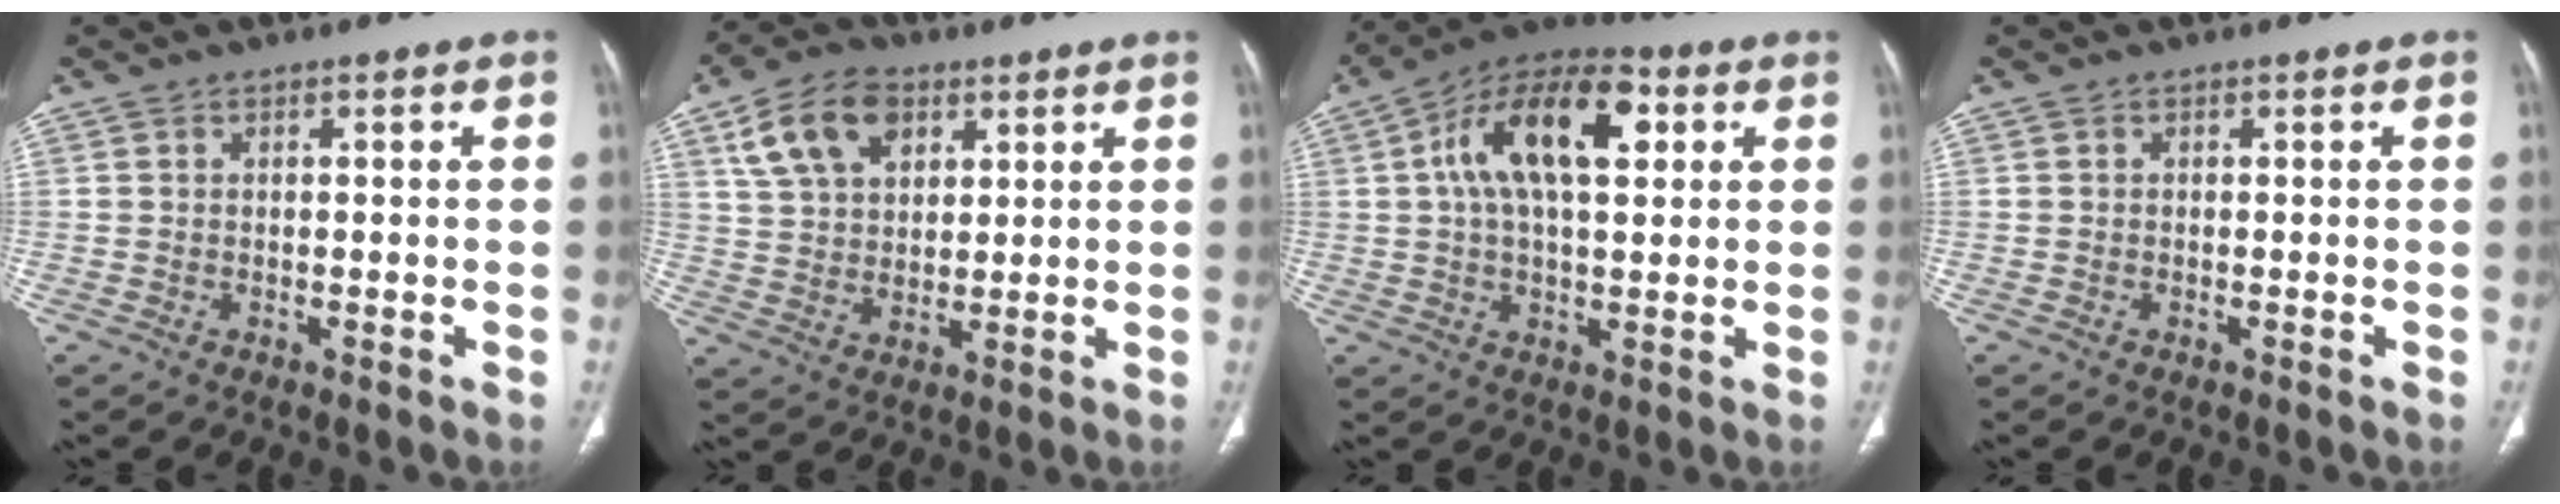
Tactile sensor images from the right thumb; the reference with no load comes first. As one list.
[{"total": 12.1, "force": [5.5, 7.8, 7.3], "torque": [-0.118, -0.006, 0.103]}, {"total": 17.0, "force": [4.6, 8.5, 14.0], "torque": [-0.222, 0.021, 0.069]}, {"total": 0.0}]